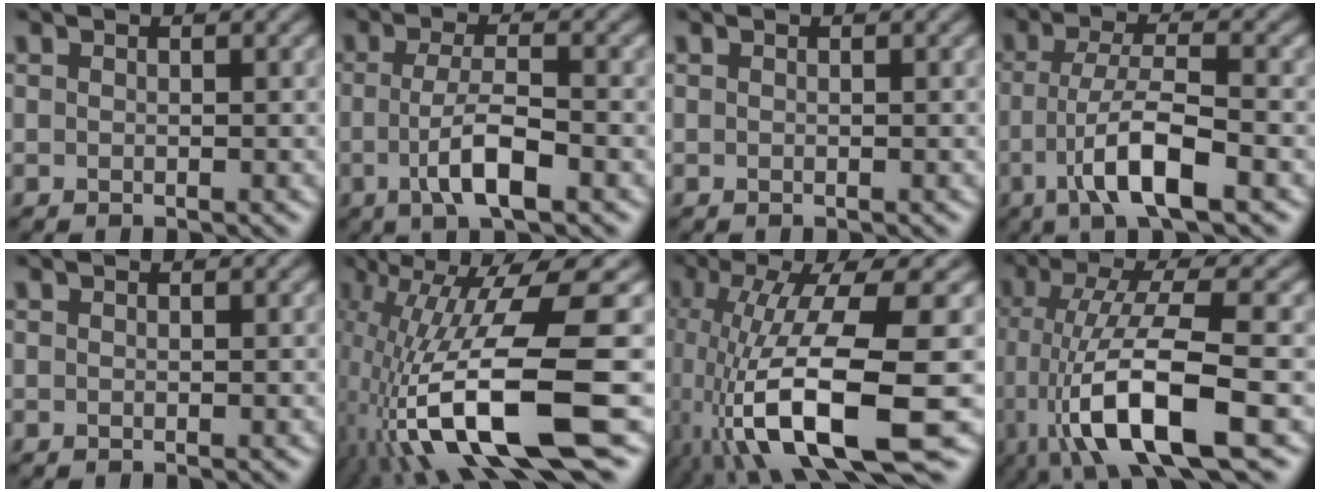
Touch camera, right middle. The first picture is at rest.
{"total": 4.9, "force": [-1.3, 1.3, 4.5], "torque": [-0.083, 0.001, -0.024]}
{"total": 0.0}
{"total": 6.7, "force": [-2.5, 1.7, 6.0], "torque": [-0.108, 0.004, -0.047]}
{"total": 0.0}
{"total": 13.3, "force": [-2.6, 2.9, 12.7], "torque": [-0.242, -0.001, -0.035]}
{"total": 13.6, "force": [-4.3, 3.6, 12.4], "torque": [-0.236, -0.011, -0.067]}
{"total": 10.8, "force": [-3.7, 2.6, 9.8], "torque": [-0.175, 0.007, -0.066]}